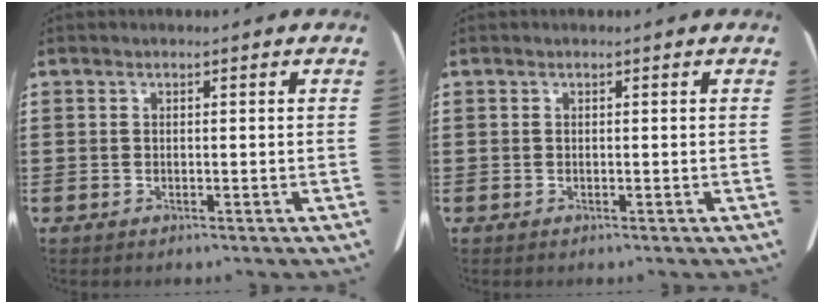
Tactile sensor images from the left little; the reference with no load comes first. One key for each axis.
{"total": 0.0}